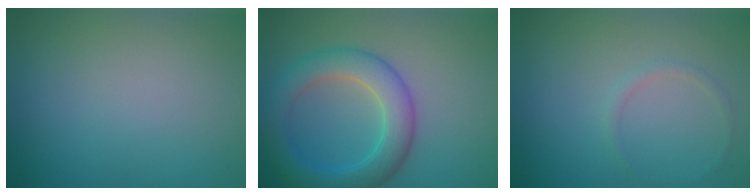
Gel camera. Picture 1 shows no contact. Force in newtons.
{"total": 5.7, "press": 5.7, "slide": 0.2}
{"total": 0.8, "press": 0.8, "slide": 0.1}